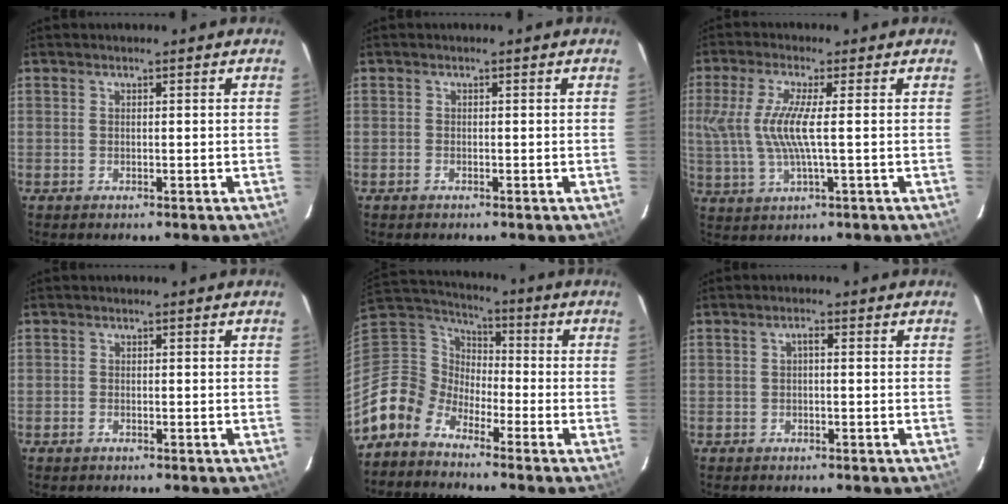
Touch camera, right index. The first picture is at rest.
{"total": 0.6, "force": [-0.5, 0.4, 0.0], "torque": [0.000, -0.002, -0.009]}
{"total": 8.6, "force": [0.5, 0.9, 8.5], "torque": [-0.174, -0.003, 0.015]}
{"total": 1.0, "force": [-0.7, 0.7, 0.2], "torque": [-0.004, -0.002, -0.012]}
{"total": 9.9, "force": [-7.4, 6.4, 1.7], "torque": [-0.056, 0.029, -0.171]}
{"total": 1.1, "force": [-0.1, 0.5, 1.0], "torque": [-0.019, 0.006, -0.002]}